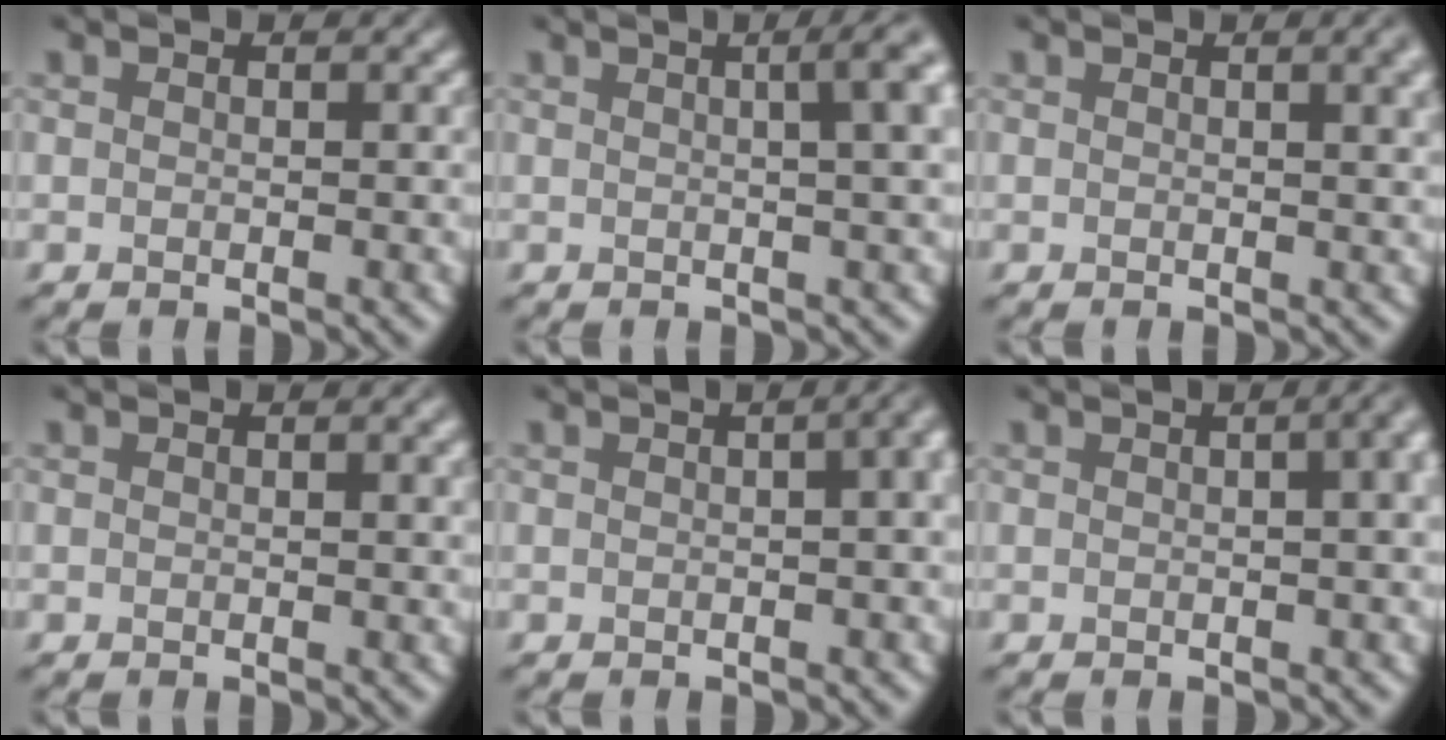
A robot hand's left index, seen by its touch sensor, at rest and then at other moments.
{"total": 7.7, "force": [2.0, 3.3, 6.7], "torque": [-0.024, 0.049, -0.003]}
{"total": 3.2, "force": [1.3, 1.2, 2.6], "torque": [-0.017, 0.006, 0.015]}
{"total": 1.2, "force": [0.5, 0.3, 1.0], "torque": [-0.010, 0.004, 0.007]}
{"total": 11.2, "force": [2.7, 6.3, 8.9], "torque": [-0.019, 0.060, -0.014]}
{"total": 8.8, "force": [2.2, 4.8, 7.0], "torque": [-0.010, 0.051, -0.016]}